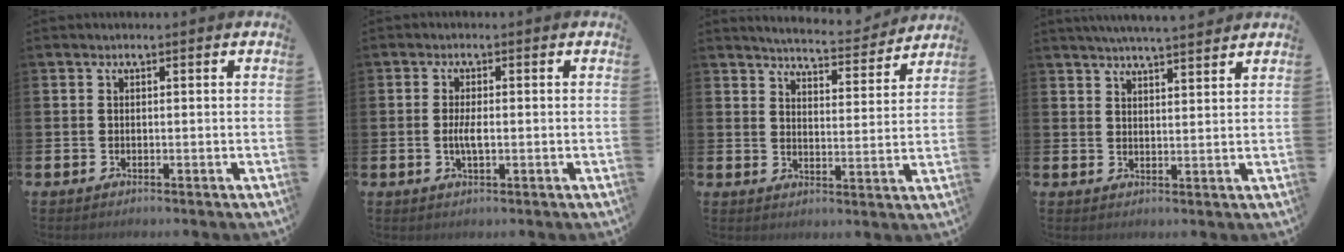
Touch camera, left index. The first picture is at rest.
{"total": 2.5, "force": [-0.2, 0.8, 2.4], "torque": [-0.040, -0.002, -0.006]}
{"total": 5.5, "force": [5.4, 0.4, 0.6], "torque": [-0.018, -0.044, 0.092]}
{"total": 4.7, "force": [4.7, -0.2, 0.8], "torque": [-0.023, -0.020, 0.084]}